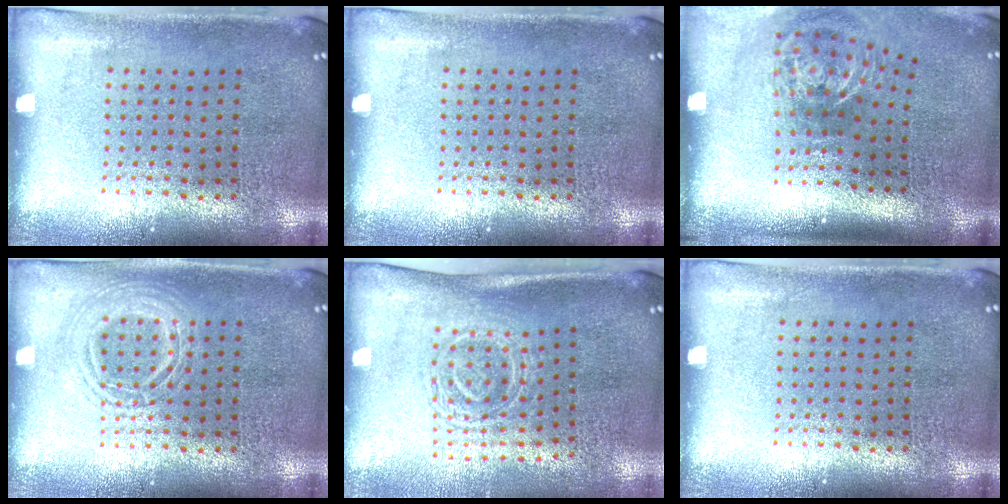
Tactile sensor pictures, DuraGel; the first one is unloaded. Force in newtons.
{"total": 0.0}
{"total": 2.1, "press": 1.3, "slide": 1.7}
{"total": 2.2, "press": 2.2, "slide": 0.3}
{"total": 1.7, "press": 1.3, "slide": 1.1}
{"total": 0.0}